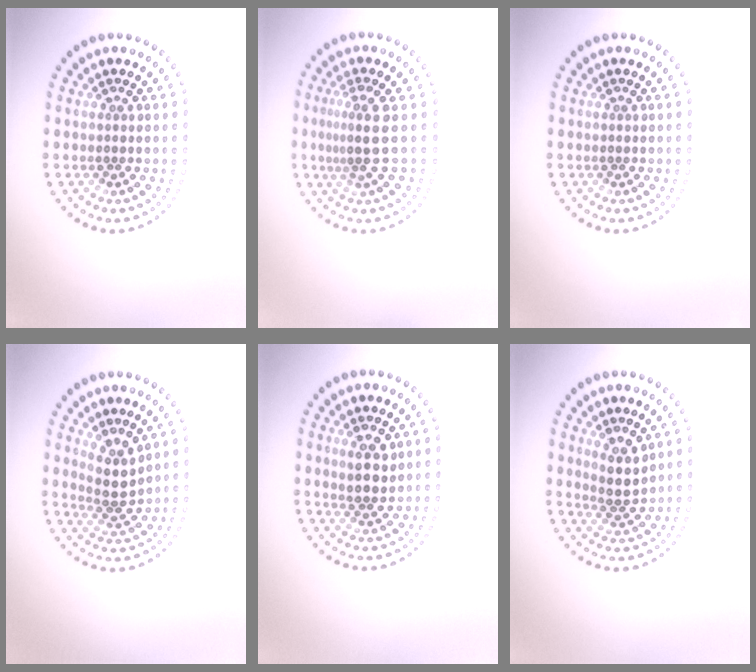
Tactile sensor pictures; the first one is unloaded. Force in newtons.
{"total": 2.9, "press": 2.1, "slide": 2.0}
{"total": 0.0}
{"total": 2.8, "press": 2.2, "slide": 1.7}
{"total": 2.5, "press": 2.4, "slide": 0.9}
{"total": 2.5, "press": 2.1, "slide": 1.5}